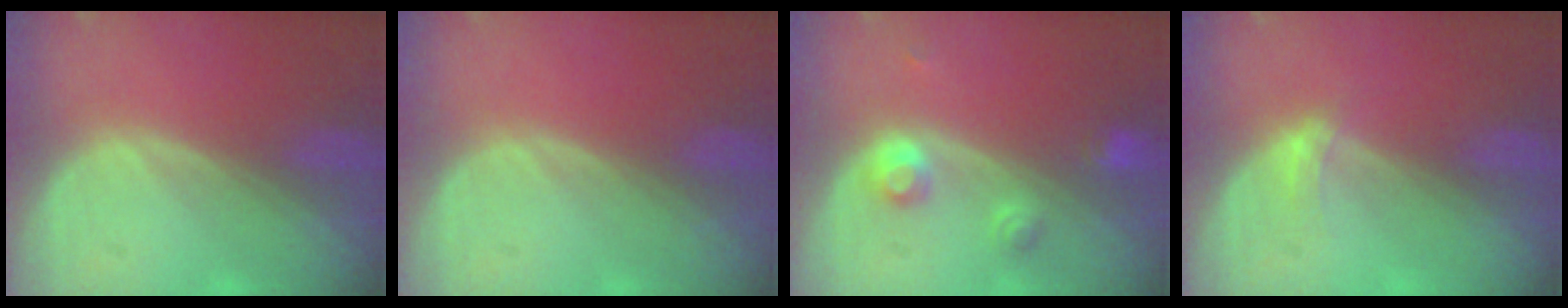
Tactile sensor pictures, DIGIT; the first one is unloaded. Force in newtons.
{"total": 0.0}
{"total": 3.3, "press": 3.2, "slide": 1.0}
{"total": 1.9, "press": 1.5, "slide": 1.1}